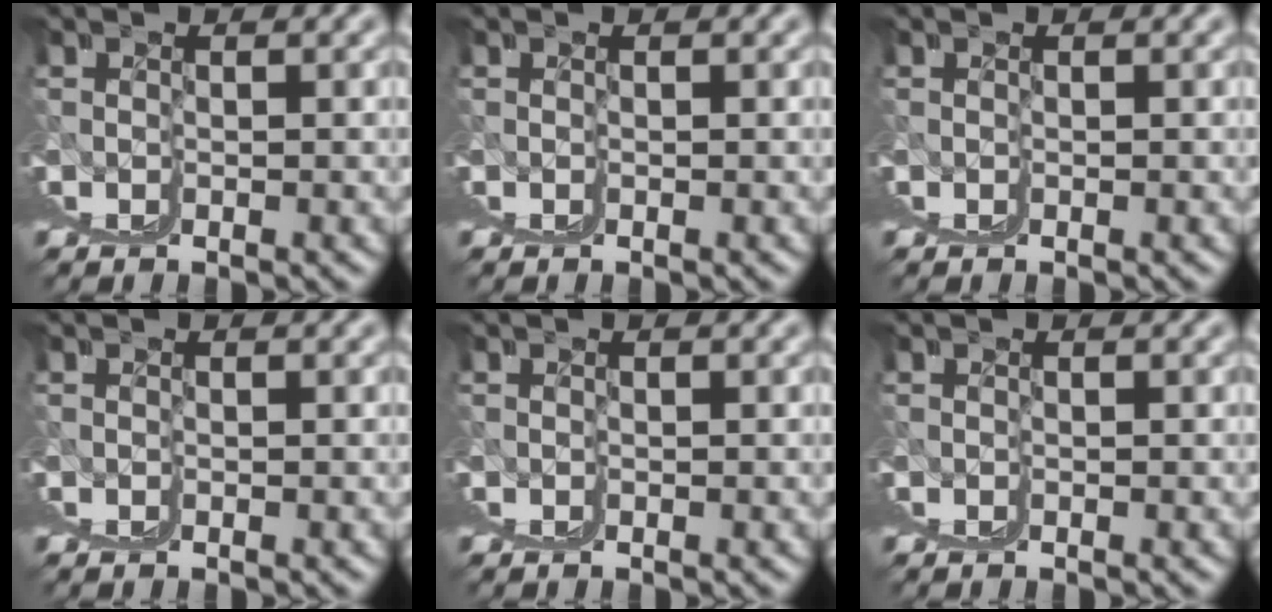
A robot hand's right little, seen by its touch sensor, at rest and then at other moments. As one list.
[{"total": 0.0}, {"total": 0.0}, {"total": 0.0}, {"total": 0.0}, {"total": 0.0}]